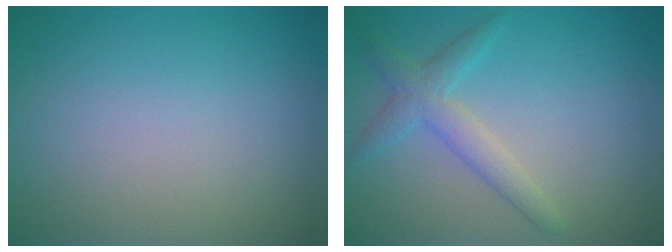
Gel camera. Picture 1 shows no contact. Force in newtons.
{"total": 2.8, "press": 2.8, "slide": 0.0}